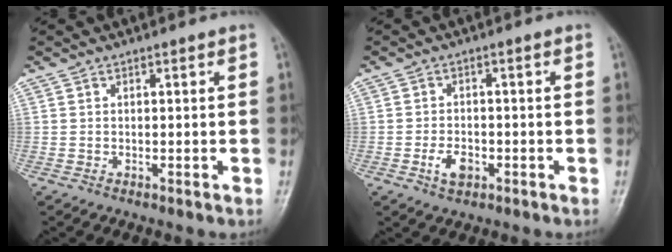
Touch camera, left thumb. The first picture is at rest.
{"total": 3.8, "force": [-1.6, 2.3, 2.6], "torque": [-0.044, 0.009, -0.027]}